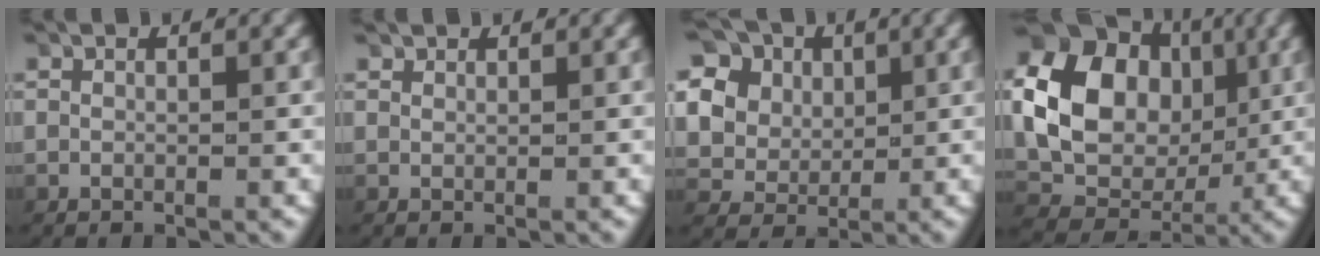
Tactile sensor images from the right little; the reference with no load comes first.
{"total": 0.9, "force": [0.9, 0.1, 0.0], "torque": [-0.001, -0.001, 0.021]}
{"total": 11.2, "force": [2.8, 9.7, 4.9], "torque": [-0.128, -0.011, 0.040]}
{"total": 14.1, "force": [2.1, 11.6, 7.8], "torque": [-0.169, -0.012, 0.035]}